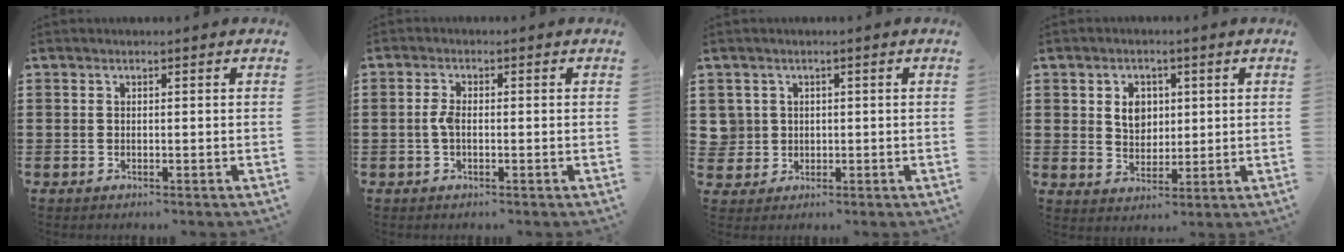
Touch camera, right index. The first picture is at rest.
{"total": 2.5, "force": [-0.4, 1.1, 2.2], "torque": [-0.057, -0.003, -0.012]}
{"total": 2.5, "force": [0.2, 2.5, 0.3], "torque": [-0.019, 0.007, 0.002]}
{"total": 4.4, "force": [1.2, 3.5, 2.4], "torque": [-0.052, 0.010, 0.016]}